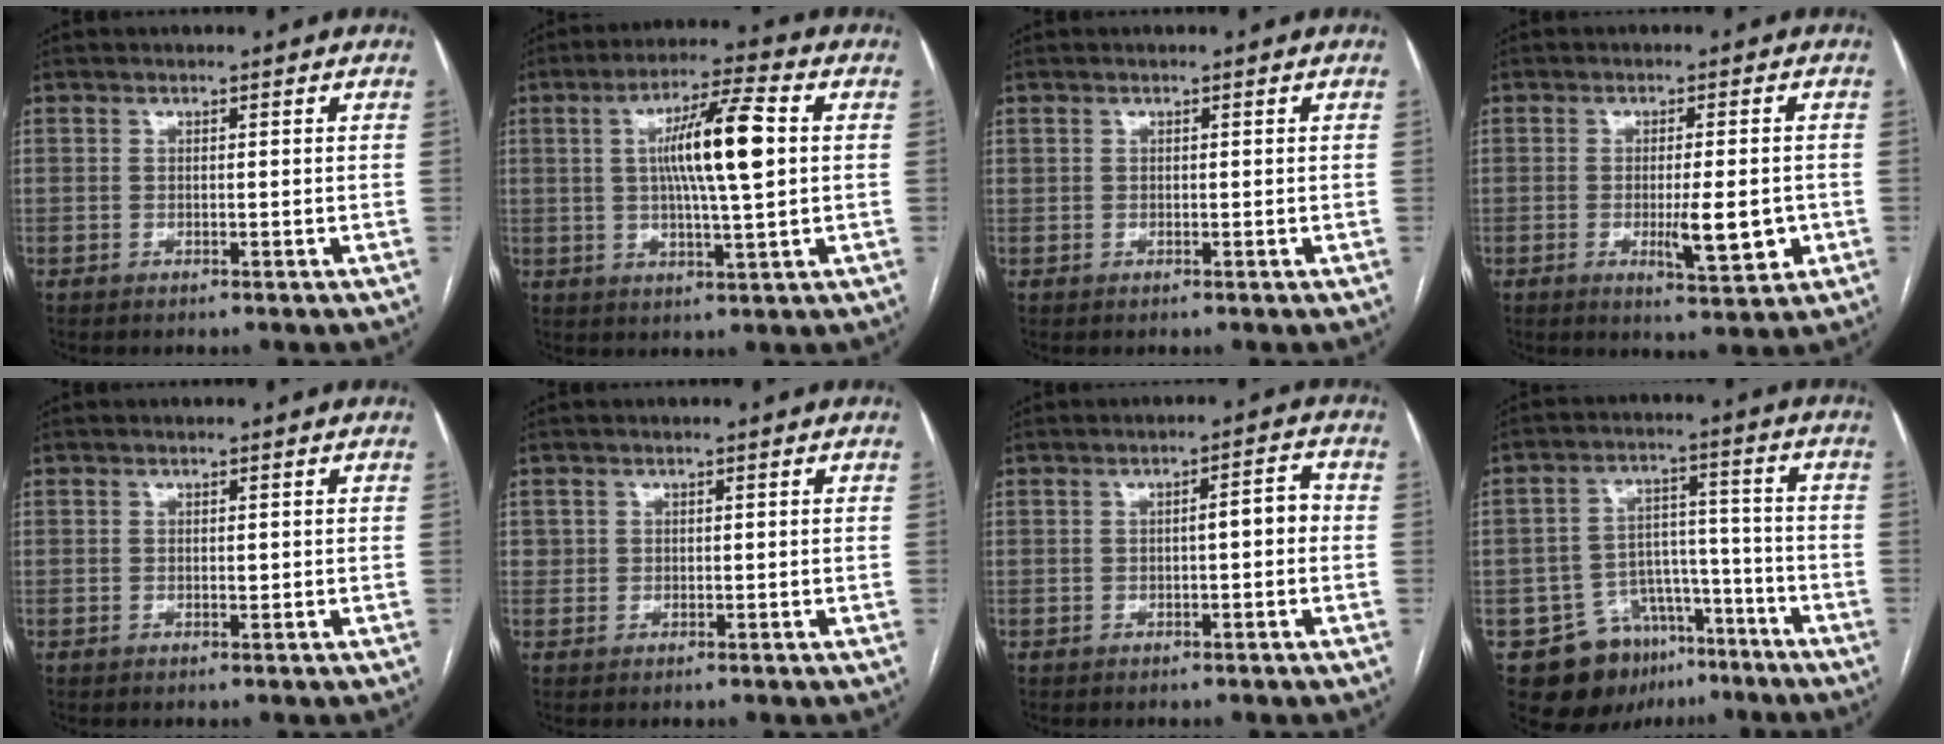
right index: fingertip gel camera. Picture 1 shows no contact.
{"total": 11.3, "force": [1.6, 0.9, 11.2], "torque": [-0.196, 0.009, 0.026]}
{"total": 0.0}
{"total": 7.0, "force": [-1.5, 1.3, 6.7], "torque": [-0.103, -0.010, -0.019]}
{"total": 0.6, "force": [0.0, 0.3, 0.6], "torque": [-0.010, -0.001, 0.001]}
{"total": 1.0, "force": [0.3, 1.0, 0.1], "torque": [0.010, 0.003, 0.002]}
{"total": 3.3, "force": [-0.2, 0.8, 3.2], "torque": [-0.043, 0.015, -0.002]}
{"total": 12.5, "force": [-7.7, 8.8, 4.5], "torque": [-0.065, 0.045, -0.109]}